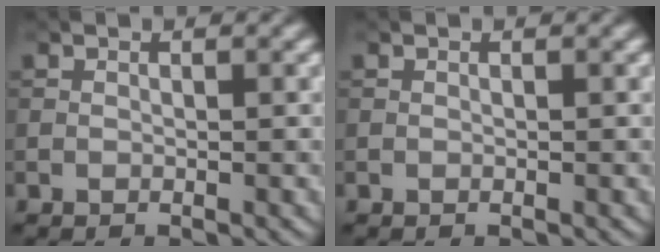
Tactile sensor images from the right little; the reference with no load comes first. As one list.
[{"total": 0.0}]